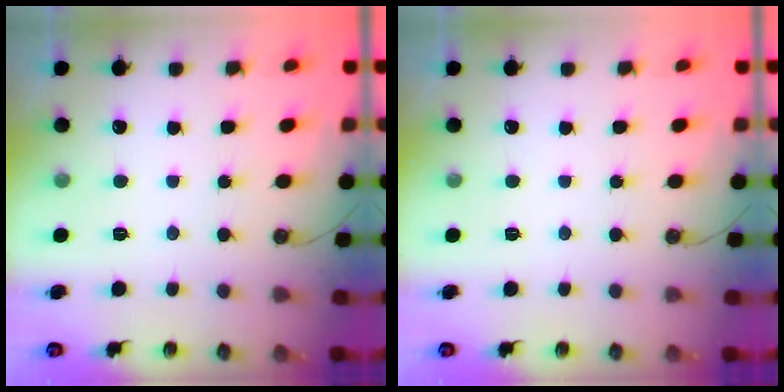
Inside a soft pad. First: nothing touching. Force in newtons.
{"total": 0.0}